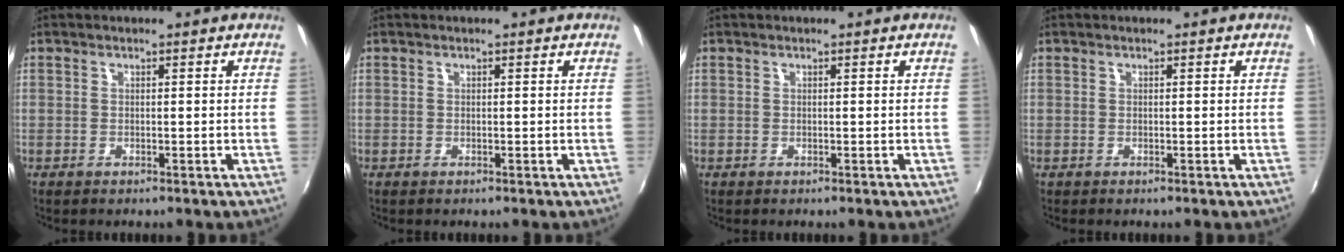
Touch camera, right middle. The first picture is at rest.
{"total": 0.0}
{"total": 0.0}
{"total": 0.0}